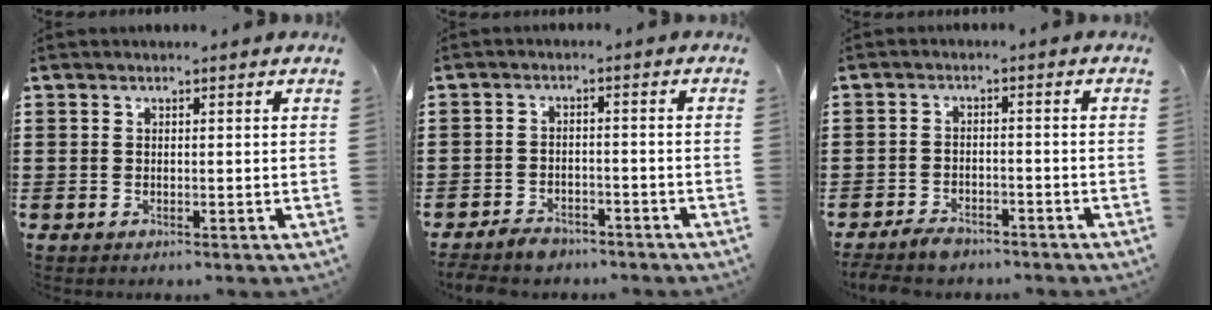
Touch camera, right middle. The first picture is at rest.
{"total": 2.8, "force": [-2.7, 0.8, 0.4], "torque": [-0.012, 0.005, -0.055]}
{"total": 2.9, "force": [-2.6, 0.8, 0.8], "torque": [-0.016, 0.006, -0.054]}